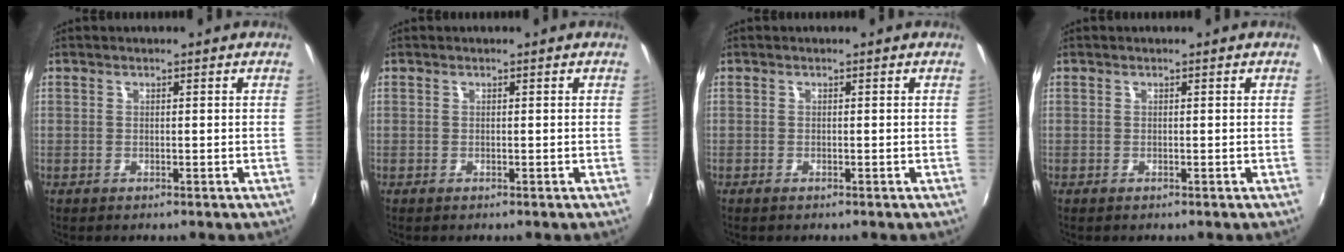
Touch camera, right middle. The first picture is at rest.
{"total": 0.0}
{"total": 0.6, "force": [-0.5, 0.2, 0.3], "torque": [-0.007, -0.003, -0.010]}
{"total": 0.0}